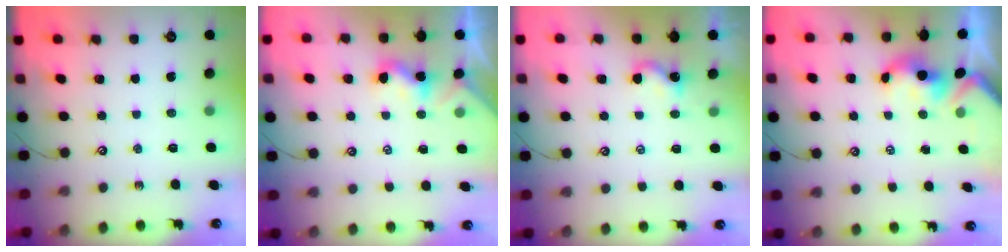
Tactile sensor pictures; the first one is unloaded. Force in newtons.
{"total": 1.7, "press": 1.7, "slide": 0.3}
{"total": 1.5, "press": 1.5, "slide": 0.2}
{"total": 0.9, "press": 0.5, "slide": 0.7}